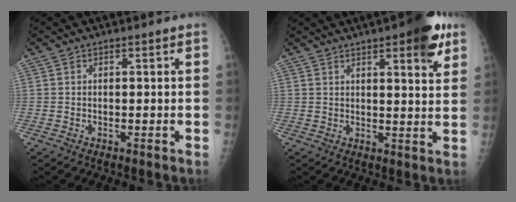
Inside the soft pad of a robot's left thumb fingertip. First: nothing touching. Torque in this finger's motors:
{"motor_torque": [1.37, 1.37, 0.75, -0.65, 0.06]}